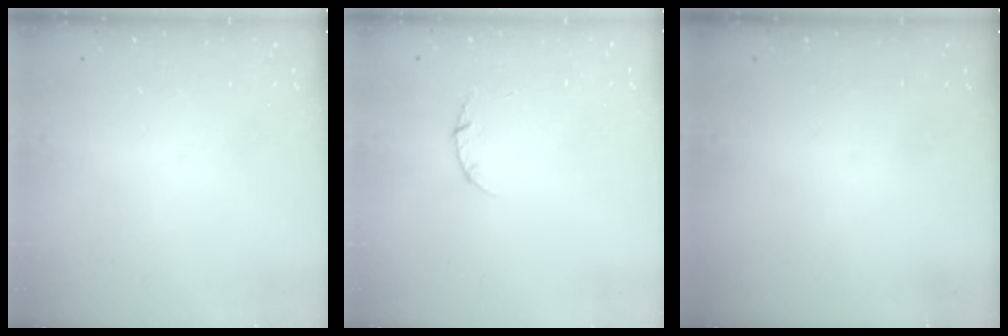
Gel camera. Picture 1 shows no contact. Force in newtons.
{"total": 2.8, "press": 2.8, "slide": 0.4}
{"total": 0.0}